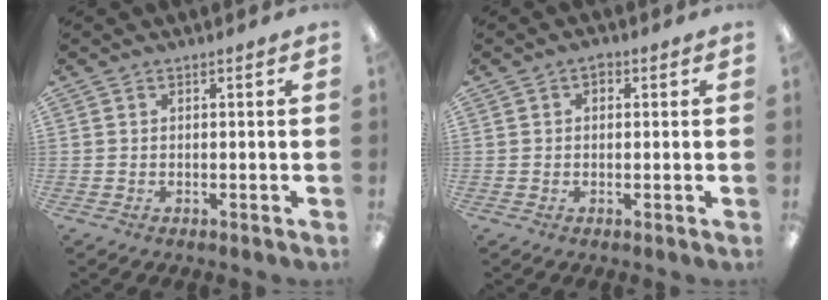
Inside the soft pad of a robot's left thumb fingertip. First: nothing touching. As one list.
[{"total": 1.2, "force": [0.3, 1.0, 0.8], "torque": [-0.009, 0.001, 0.002]}]